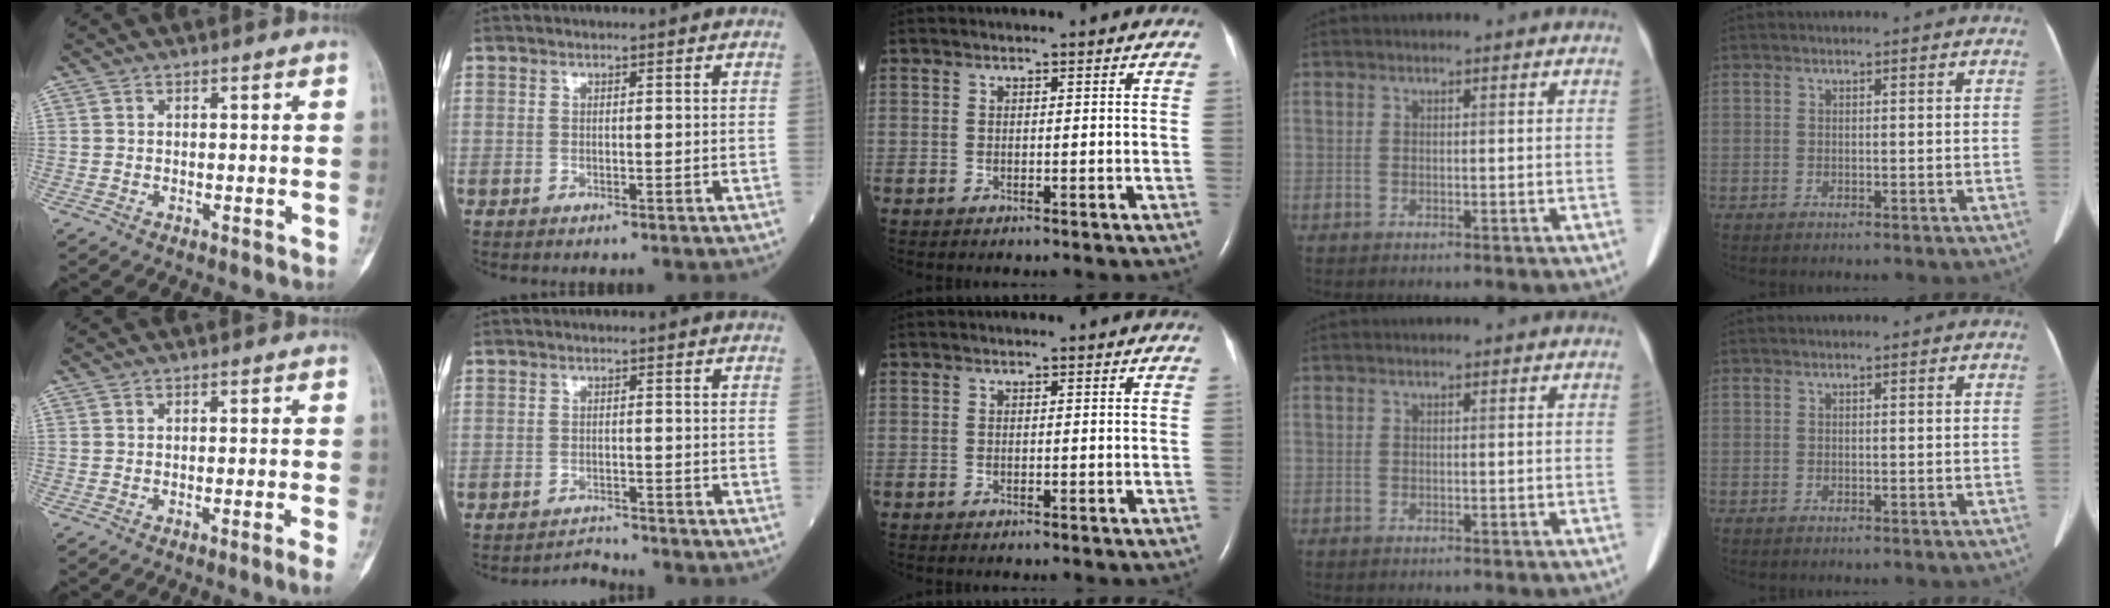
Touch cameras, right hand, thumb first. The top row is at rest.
{"thumb": {"total": 1.9, "force": [-1.0, -0.6, 1.5], "torque": [-0.032, -0.001, -0.016]}, "index": {"total": 2.1, "force": [-1.8, -0.5, -0.8], "torque": [0.016, -0.011, -0.027]}}